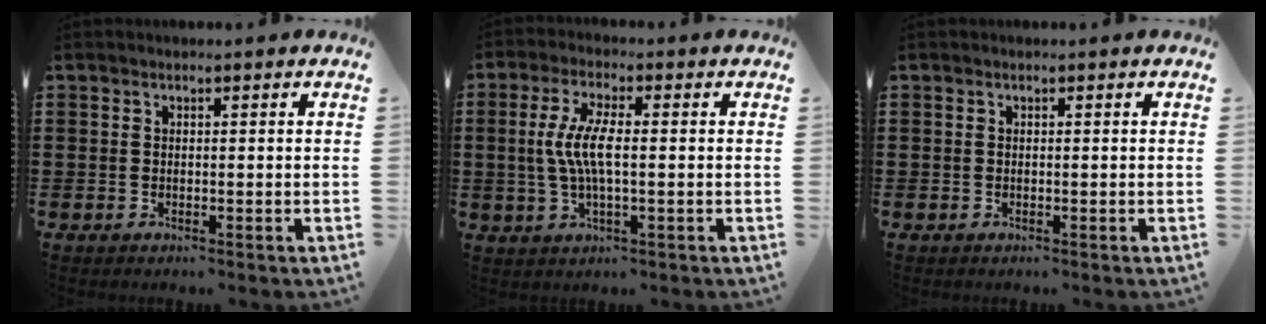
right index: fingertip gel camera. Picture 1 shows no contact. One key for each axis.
{"total": 6.4, "fx": -0.3, "fy": 1.7, "fz": 6.1, "tx": -0.138, "ty": -0.006, "tz": -0.017}
{"total": 0.0}